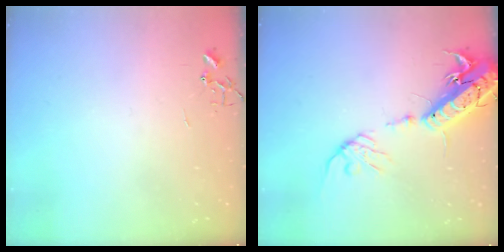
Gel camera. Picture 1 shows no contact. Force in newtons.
{"total": 18.1, "press": 17.7, "slide": 3.8}